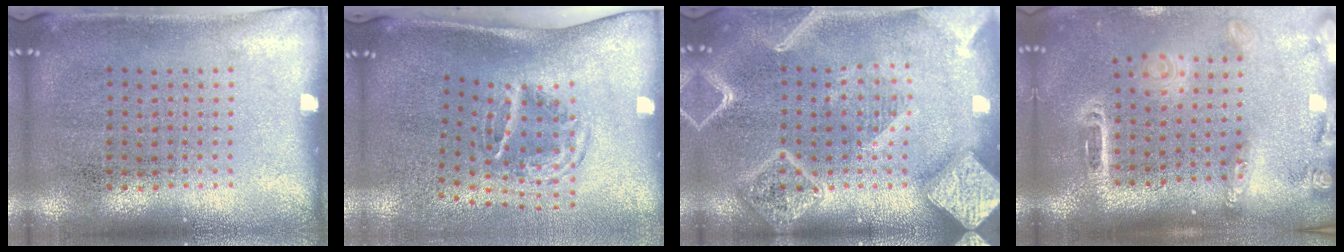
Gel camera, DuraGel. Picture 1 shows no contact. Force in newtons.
{"total": 1.9, "press": 1.2, "slide": 1.5}
{"total": 3.6, "press": 3.6, "slide": 0.5}
{"total": 2.5, "press": 1.9, "slide": 1.7}